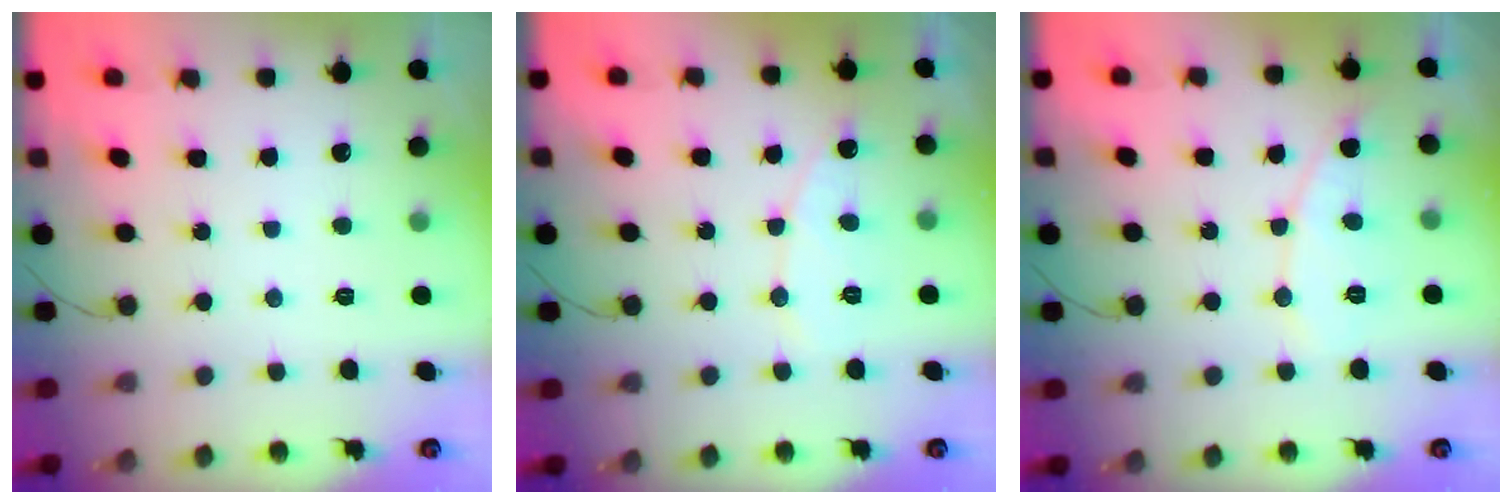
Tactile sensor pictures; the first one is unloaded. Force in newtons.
{"total": 6.4, "press": 6.4, "slide": 0.4}
{"total": 7.0, "press": 7.0, "slide": 0.2}